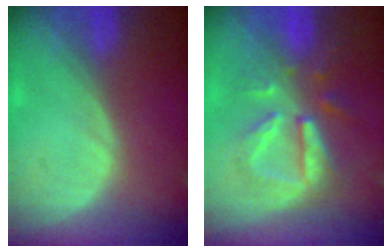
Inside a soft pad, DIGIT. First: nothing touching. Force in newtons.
{"total": 8.0, "press": 8.0, "slide": 0.1}